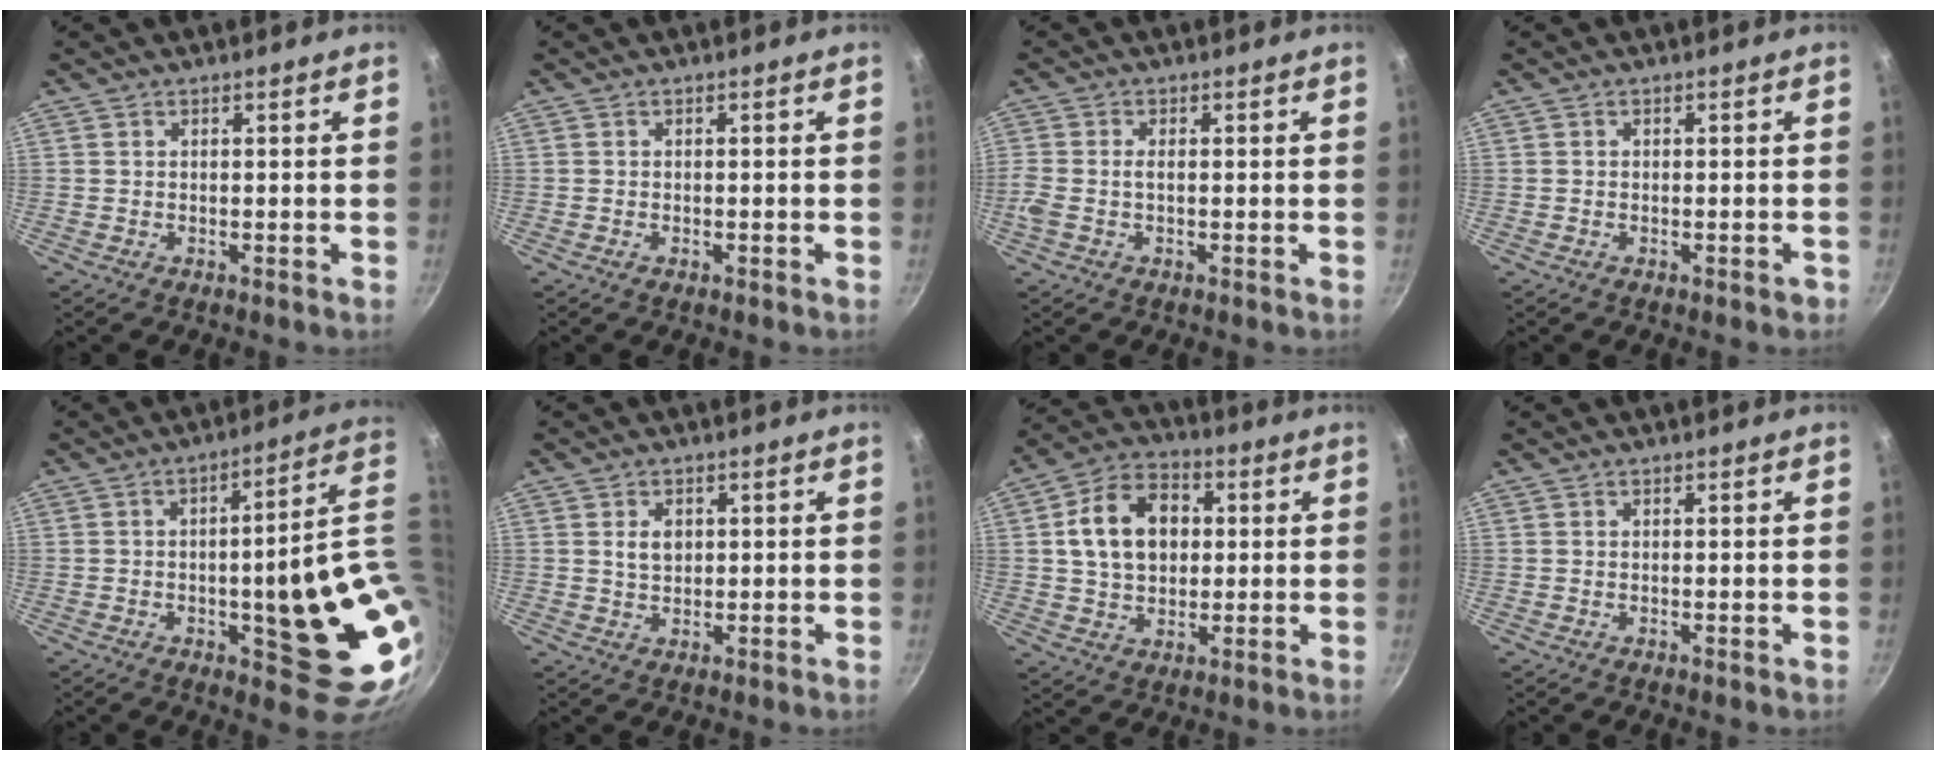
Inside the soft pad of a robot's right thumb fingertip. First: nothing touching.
{"total": 0.6, "force": [-0.3, 0.3, 0.4], "torque": [-0.007, 0.002, -0.006]}
{"total": 3.1, "force": [-0.3, 1.7, 2.6], "torque": [-0.063, 0.005, -0.012]}
{"total": 1.0, "force": [-0.5, 0.5, 0.6], "torque": [-0.006, 0.009, -0.005]}
{"total": 20.7, "force": [-0.6, 5.8, 19.8], "torque": [-0.215, 0.000, -0.001]}
{"total": 3.4, "force": [0.8, 2.5, 2.2], "torque": [-0.027, -0.002, 0.016]}
{"total": 14.0, "force": [2.4, 10.2, 9.2], "torque": [-0.128, 0.015, 0.032]}
{"total": 0.0}